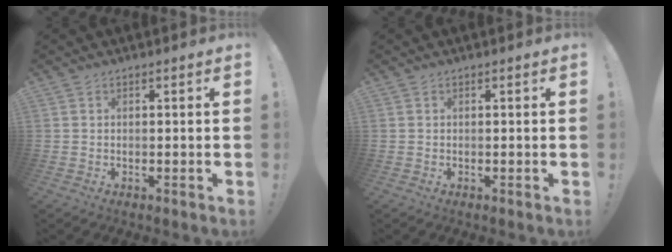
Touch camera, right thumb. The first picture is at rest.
{"total": 0.0}